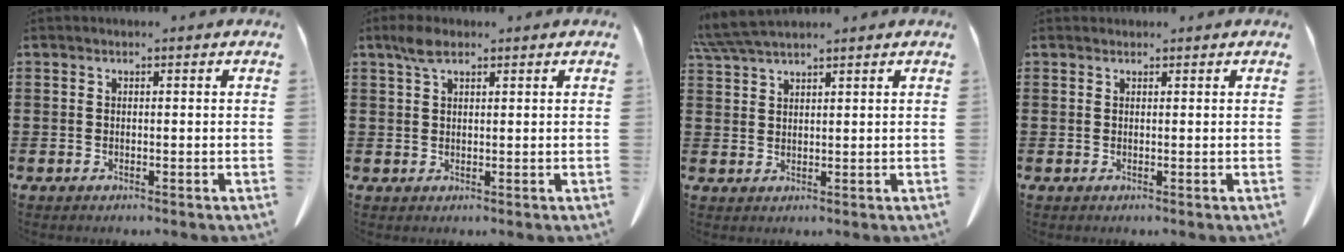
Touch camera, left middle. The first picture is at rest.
{"total": 3.2, "force": [1.9, 1.3, 2.2], "torque": [-0.050, 0.003, 0.035]}
{"total": 4.8, "force": [4.2, 0.4, 2.3], "torque": [-0.057, -0.006, 0.079]}
{"total": 0.6, "force": [0.6, 0.2, 0.0], "torque": [-0.002, -0.001, 0.013]}